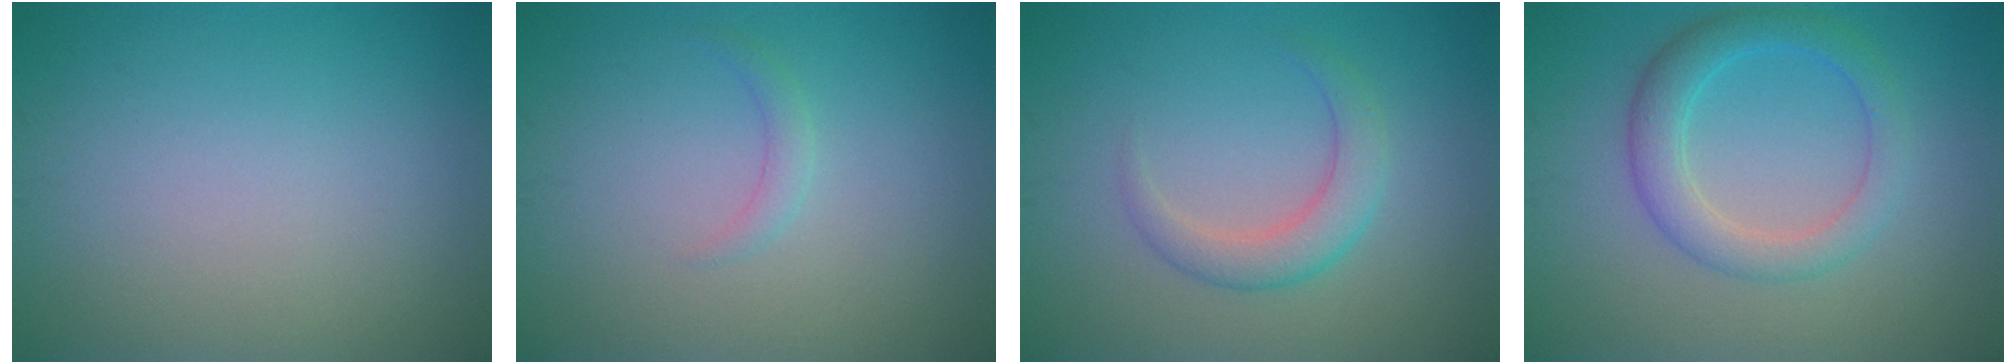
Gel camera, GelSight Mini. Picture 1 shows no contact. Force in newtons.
{"total": 1.1, "press": 1.1, "slide": 0.0}
{"total": 2.8, "press": 2.8, "slide": 0.1}
{"total": 3.8, "press": 3.8, "slide": 0.1}